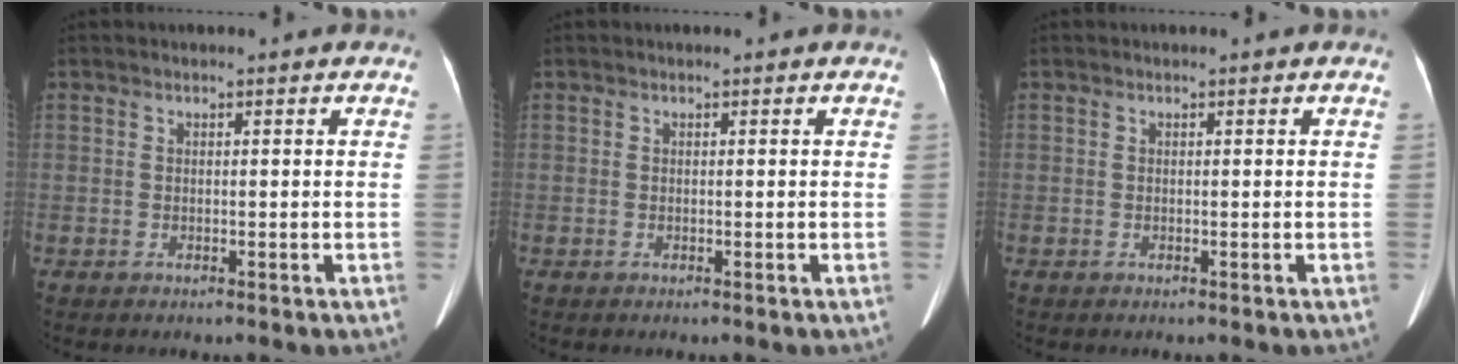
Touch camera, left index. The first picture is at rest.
{"total": 0.0}
{"total": 0.0}